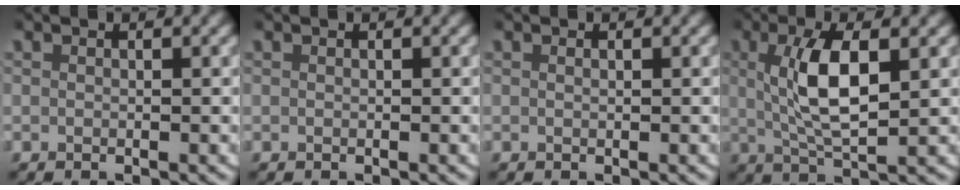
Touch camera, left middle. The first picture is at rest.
{"total": 0.0}
{"total": 0.0}
{"total": 5.3, "force": [1.0, 1.6, 5.0], "torque": [-0.097, -0.007, 0.023]}